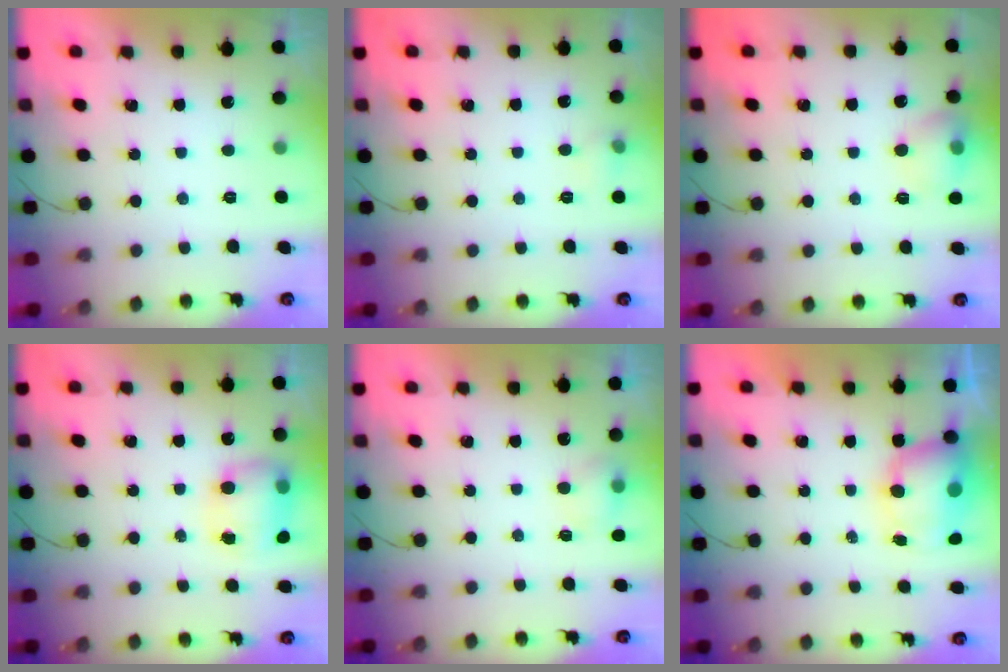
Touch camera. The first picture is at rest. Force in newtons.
{"total": 4.6, "press": 4.4, "slide": 1.4}
{"total": 10.2, "press": 10.1, "slide": 1.5}
{"total": 8.3, "press": 8.2, "slide": 1.0}
{"total": 5.1, "press": 4.9, "slide": 1.4}
{"total": 9.6, "press": 9.3, "slide": 2.6}